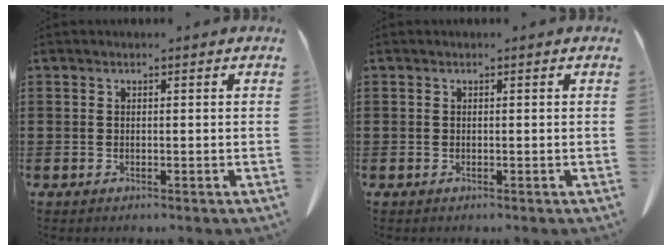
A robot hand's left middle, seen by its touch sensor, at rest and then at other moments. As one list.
[{"total": 0.0}]